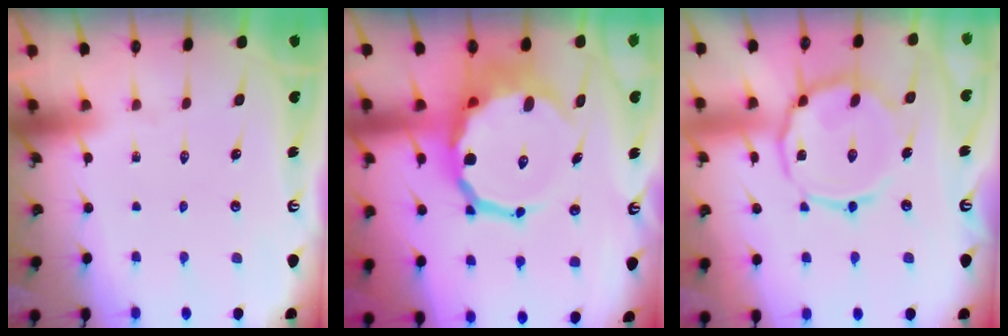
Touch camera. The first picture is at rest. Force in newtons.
{"total": 15.0, "press": 14.5, "slide": 3.6}
{"total": 14.5, "press": 14.5, "slide": 1.2}